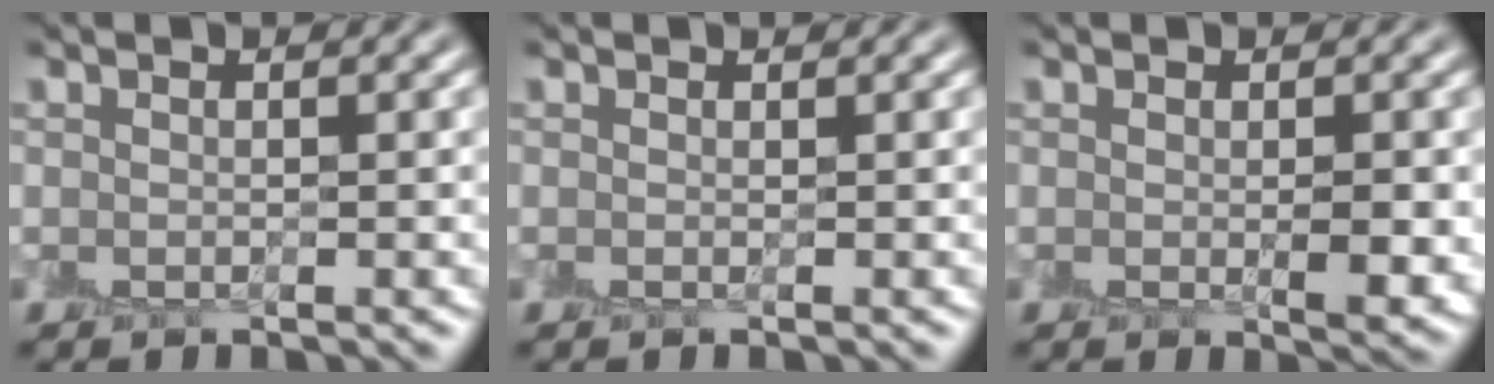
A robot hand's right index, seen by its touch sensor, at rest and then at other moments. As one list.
[{"total": 0.0}, {"total": 2.2, "force": [0.1, 0.5, 2.1], "torque": [-0.025, -0.001, 0.008]}]